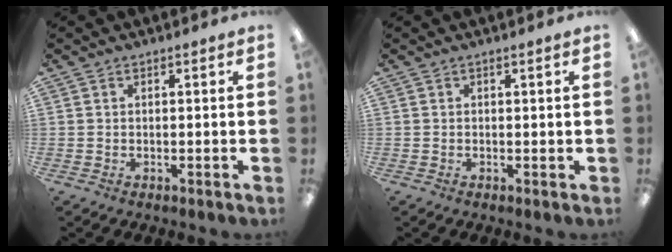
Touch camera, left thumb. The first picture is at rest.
{"total": 0.0}